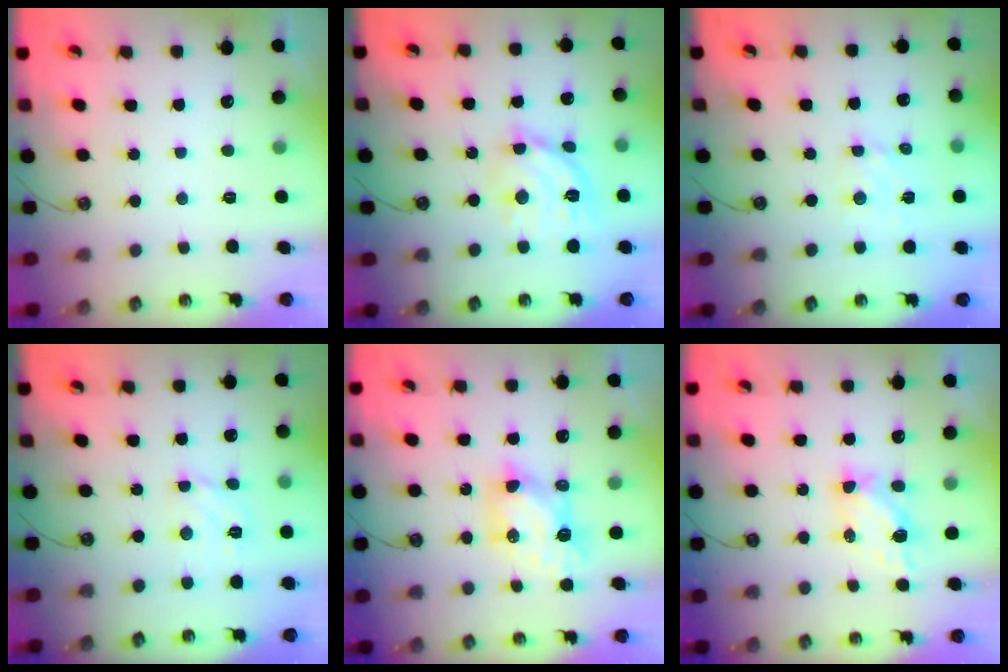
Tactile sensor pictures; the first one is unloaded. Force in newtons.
{"total": 14.8, "press": 14.8, "slide": 1.1}
{"total": 2.8, "press": 2.8, "slide": 0.4}
{"total": 5.9, "press": 5.9, "slide": 0.7}
{"total": 7.1, "press": 7.1, "slide": 0.8}
{"total": 5.5, "press": 5.5, "slide": 0.3}